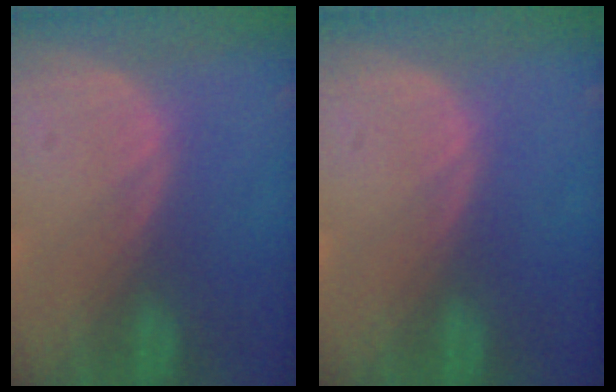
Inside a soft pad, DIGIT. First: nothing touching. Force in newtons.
{"total": 0.0}